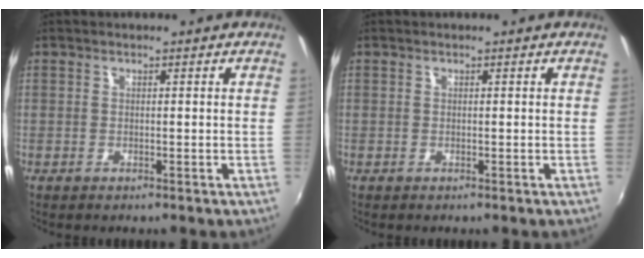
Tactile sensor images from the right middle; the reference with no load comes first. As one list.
[{"total": 0.0}]